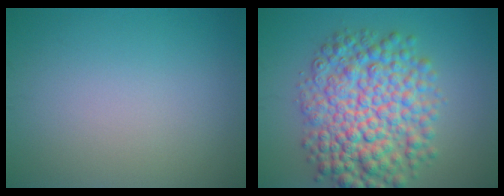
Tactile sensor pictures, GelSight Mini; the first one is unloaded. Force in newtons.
{"total": 9.6, "press": 9.6, "slide": 0.1}